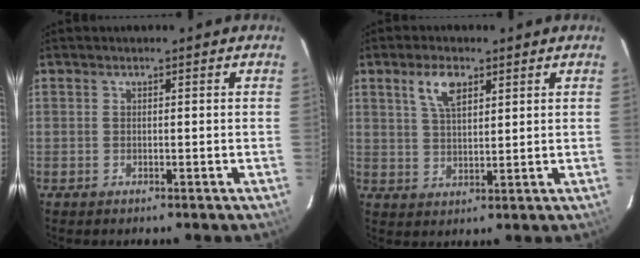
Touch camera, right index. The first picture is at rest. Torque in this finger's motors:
{"motor_torque": [0.57, 0.51, 0.23, 0.06]}